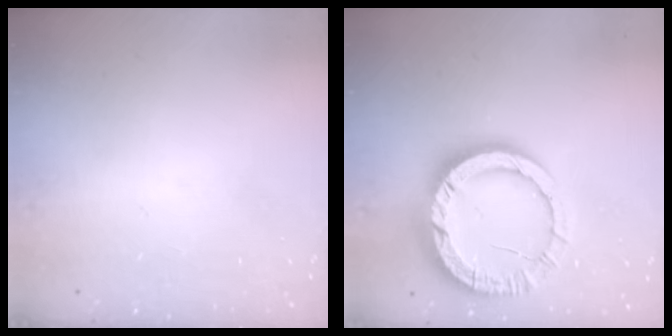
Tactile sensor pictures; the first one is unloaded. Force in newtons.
{"total": 14.6, "press": 14.5, "slide": 1.4}